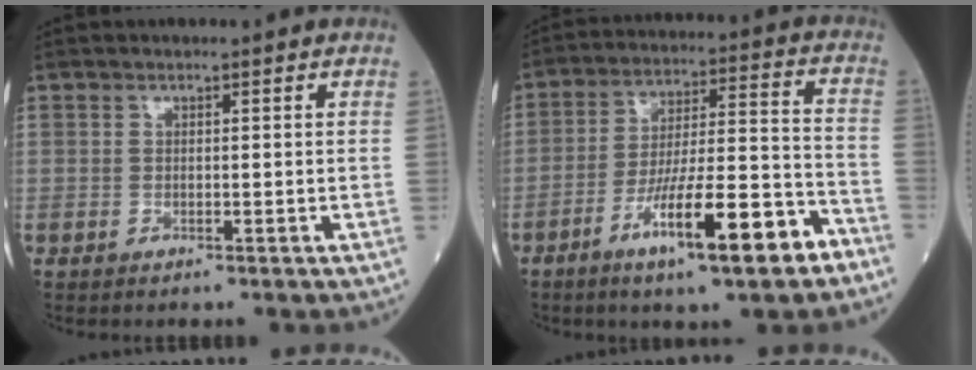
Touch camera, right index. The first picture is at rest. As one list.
[{"total": 15.4, "force": [-8.5, 1.7, 12.7], "torque": [-0.214, 0.000, -0.134]}]